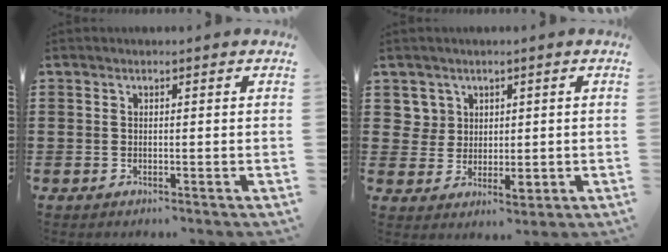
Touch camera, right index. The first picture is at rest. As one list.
[{"total": 4.1, "force": [1.7, 3.6, 0.7], "torque": [-0.023, 0.010, 0.031]}]